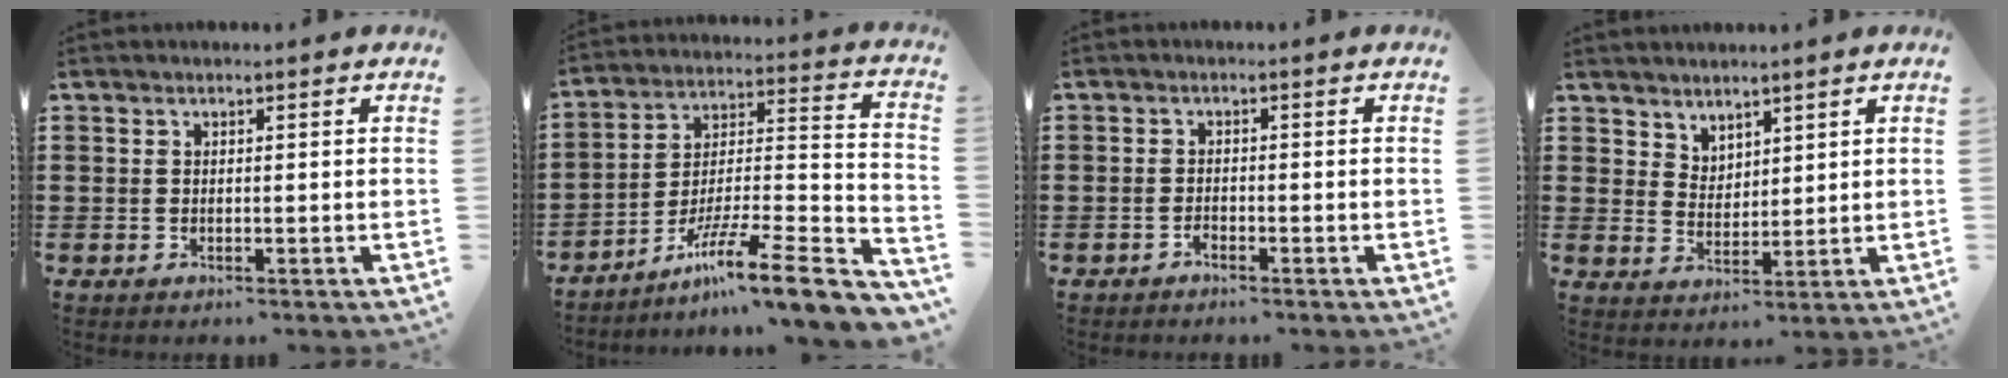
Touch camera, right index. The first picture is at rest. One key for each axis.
{"total": 11.6, "fx": -7.9, "fy": 1.0, "fz": 8.4, "tx": -0.126, "ty": 0.003, "tz": -0.146}
{"total": 1.0, "fx": -0.9, "fy": 0.2, "fz": 0.1, "tx": -0.007, "ty": 0.000, "tz": -0.019}
{"total": 3.5, "fx": 3.2, "fy": 1.6, "fz": -0.3, "tx": -0.005, "ty": -0.003, "tz": 0.062}